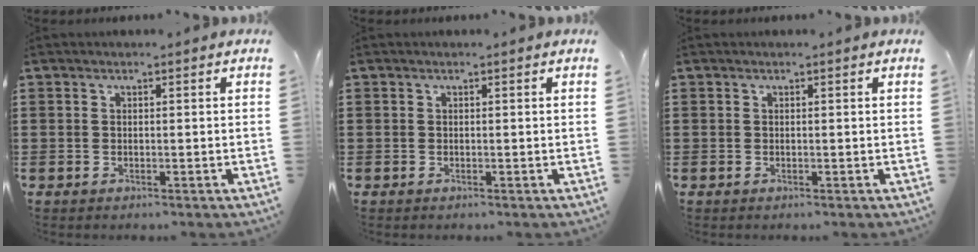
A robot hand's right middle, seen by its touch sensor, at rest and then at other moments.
{"total": 0.0}
{"total": 0.0}